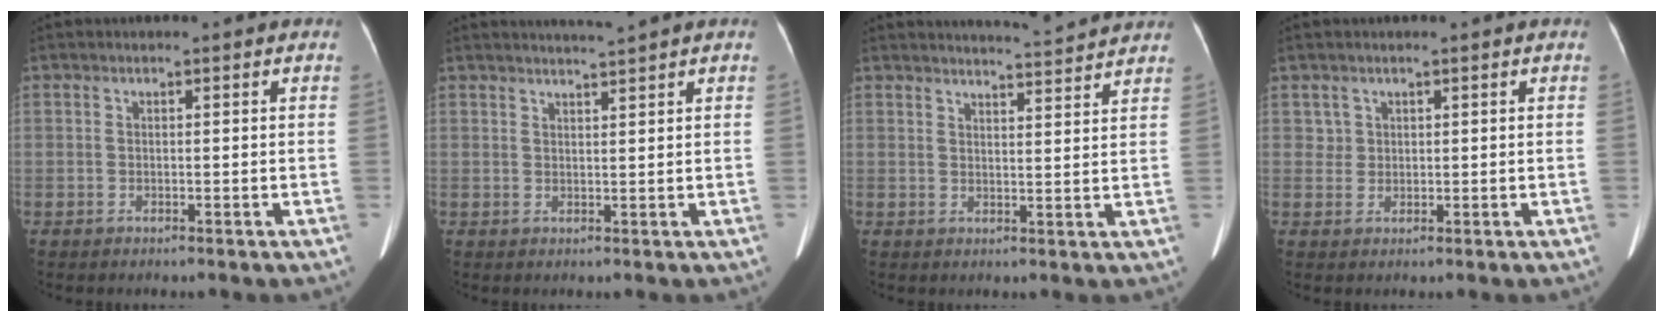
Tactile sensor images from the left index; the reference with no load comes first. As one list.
[{"total": 2.7, "force": [2.4, -1.2, 0.5], "torque": [-0.005, -0.001, 0.045]}, {"total": 7.0, "force": [6.8, -0.7, 1.2], "torque": [-0.027, 0.003, 0.085]}, {"total": 1.4, "force": [0.7, 1.2, -0.2], "torque": [0.011, 0.002, 0.009]}]